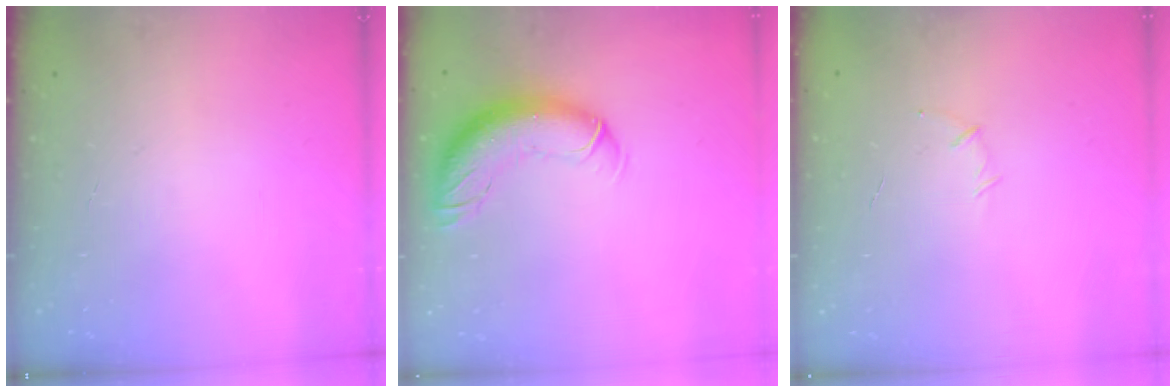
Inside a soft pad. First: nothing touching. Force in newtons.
{"total": 13.1, "press": 12.8, "slide": 2.9}
{"total": 4.1, "press": 4.0, "slide": 1.0}